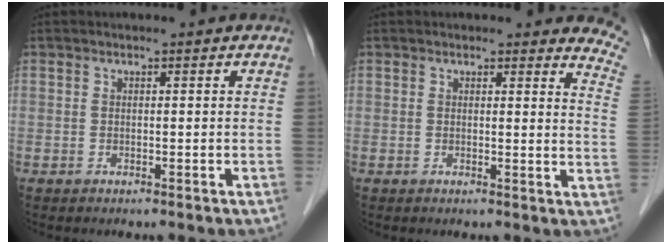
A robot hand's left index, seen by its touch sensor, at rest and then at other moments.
{"total": 6.8, "force": [6.7, 0.9, 1.0], "torque": [0.011, -0.053, 0.031]}